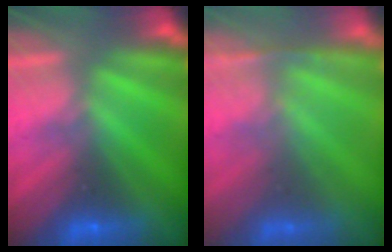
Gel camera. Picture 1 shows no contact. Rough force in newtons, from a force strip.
{"total": 1.4}